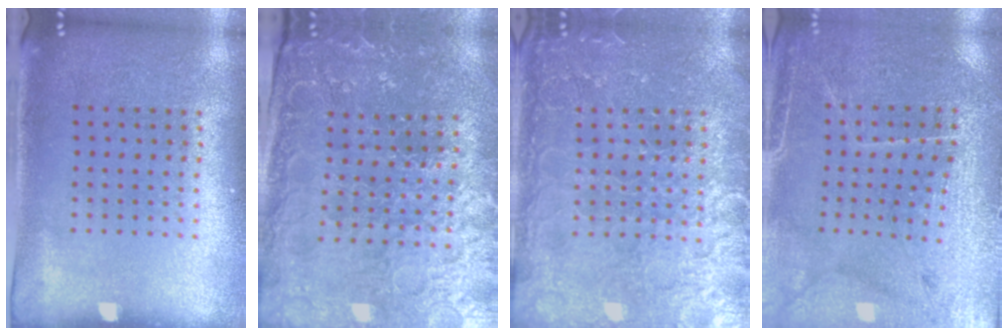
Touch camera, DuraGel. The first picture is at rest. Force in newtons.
{"total": 3.3, "press": 3.3, "slide": 0.4}
{"total": 3.8, "press": 3.8, "slide": 0.5}
{"total": 3.0, "press": 2.9, "slide": 0.4}